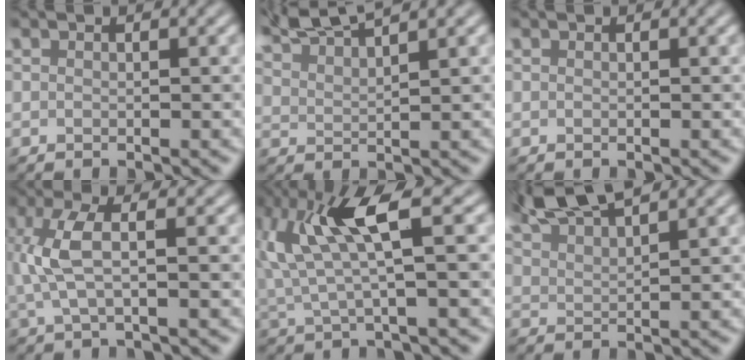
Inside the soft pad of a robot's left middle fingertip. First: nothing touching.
{"total": 5.7, "force": [5.1, 0.9, 2.4], "torque": [-0.043, 0.017, 0.084]}
{"total": 0.0}
{"total": 4.0, "force": [0.6, 1.3, 3.8], "torque": [-0.087, 0.006, 0.011]}
{"total": 6.5, "force": [2.2, 1.0, 6.0], "torque": [-0.133, 0.003, 0.046]}
{"total": 5.6, "force": [4.8, 1.0, 2.7], "torque": [-0.044, 0.016, 0.084]}